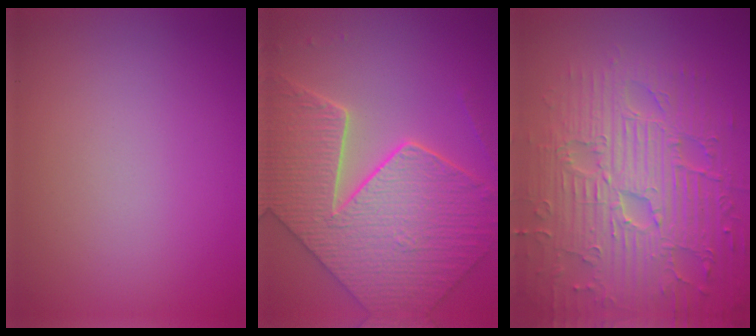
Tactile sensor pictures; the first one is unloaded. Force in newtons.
{"total": 8.2, "press": 6.8, "slide": 4.5}
{"total": 9.4, "press": 6.9, "slide": 6.4}